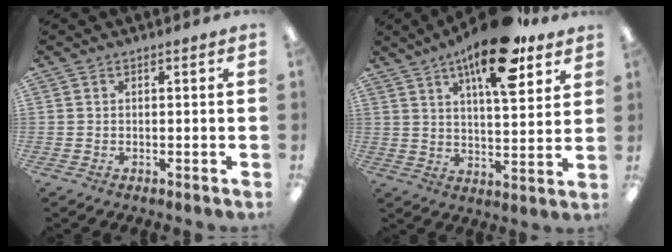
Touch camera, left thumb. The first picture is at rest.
{"total": 16.7, "force": [10.3, 5.8, 11.8], "torque": [-0.176, -0.046, 0.164]}